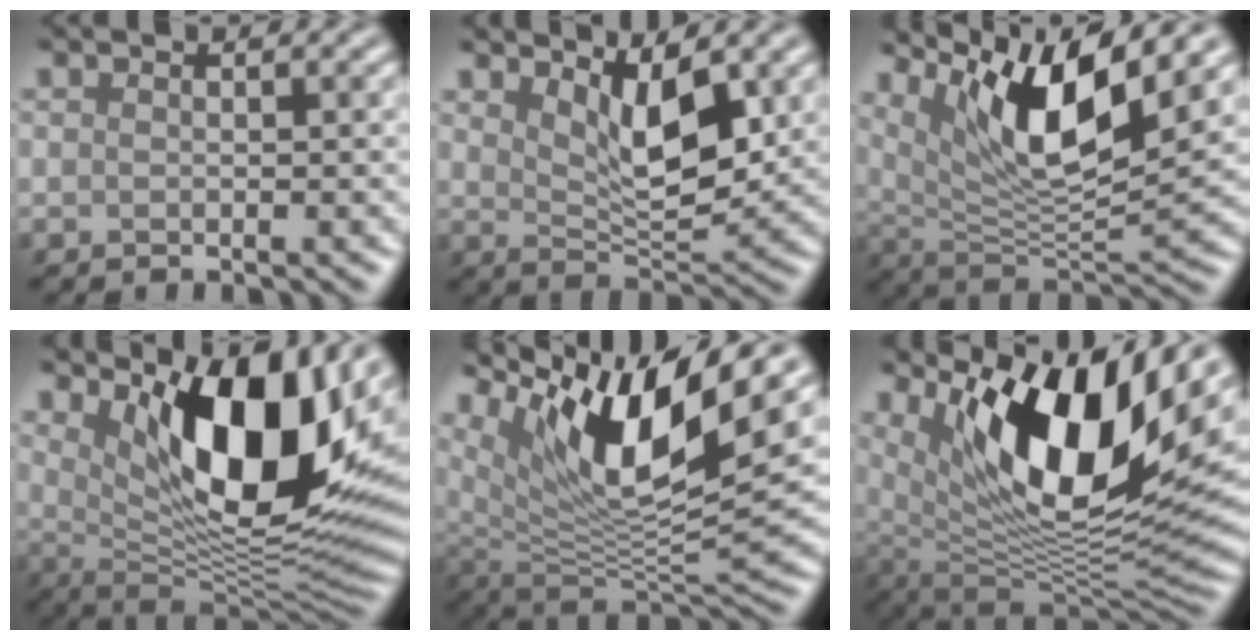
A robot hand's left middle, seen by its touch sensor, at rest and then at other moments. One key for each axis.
{"total": 5.4, "fx": 2.3, "fy": 2.2, "fz": 4.3, "tx": -0.079, "ty": -0.018, "tz": 0.042}
{"total": 9.7, "fx": 5.0, "fy": 2.5, "fz": 7.9, "tx": -0.129, "ty": -0.015, "tz": 0.097}
{"total": 12.8, "fx": 4.0, "fy": 5.4, "fz": 10.9, "tx": -0.151, "ty": -0.014, "tz": 0.068}
{"total": 12.5, "fx": 6.1, "fy": 3.6, "fz": 10.3, "tx": -0.186, "ty": -0.008, "tz": 0.119}
{"total": 14.0, "fx": 6.2, "fy": 4.7, "fz": 11.6, "tx": -0.193, "ty": -0.008, "tz": 0.115}